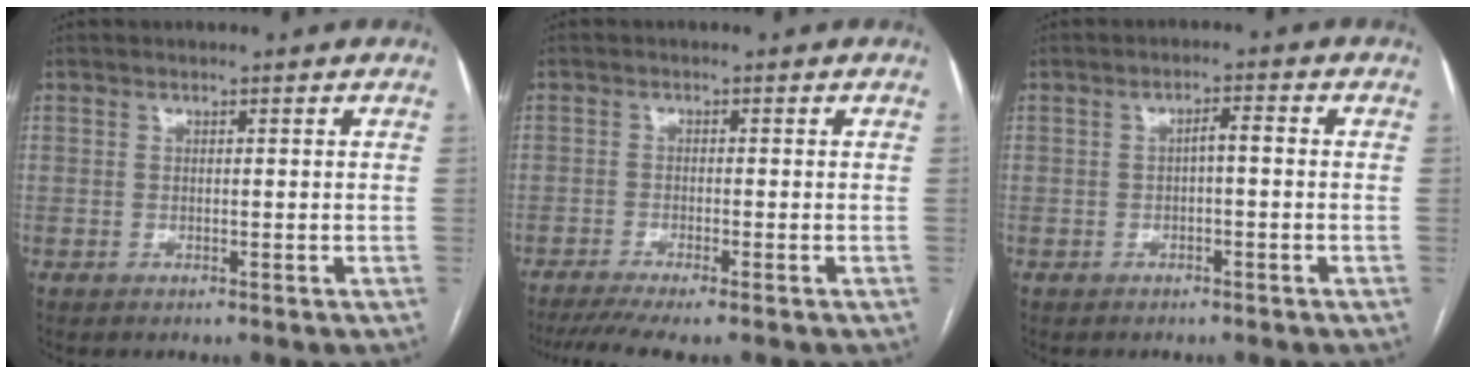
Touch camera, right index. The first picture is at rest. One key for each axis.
{"total": 7.0, "fx": -5.6, "fy": 0.2, "fz": 4.2, "tx": -0.064, "ty": -0.012, "tz": -0.090}
{"total": 2.1, "fx": -0.3, "fy": 0.5, "fz": 2.1, "tx": -0.033, "ty": 0.009, "tz": -0.004}